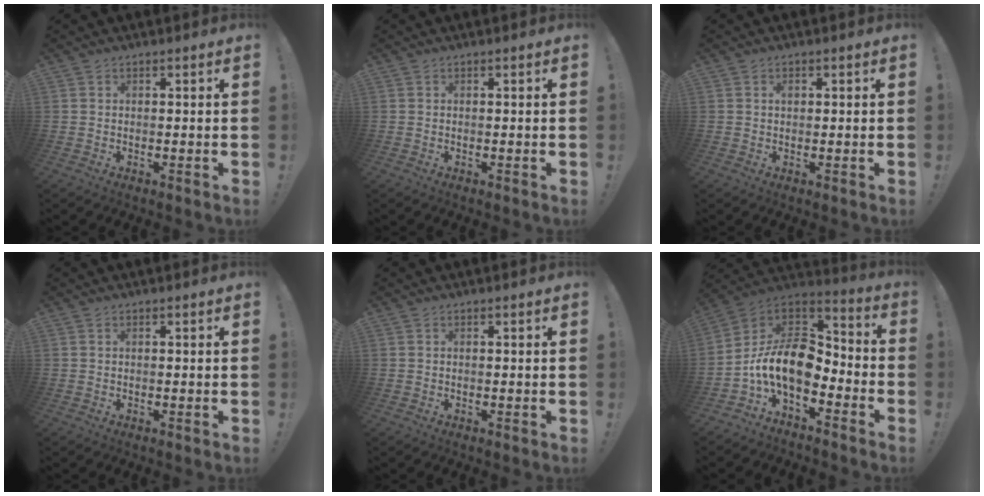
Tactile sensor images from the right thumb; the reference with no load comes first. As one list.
[{"total": 0.0}, {"total": 0.9, "force": [0.3, 0.7, 0.5], "torque": [-0.006, 0.001, 0.004]}, {"total": 0.0}, {"total": 0.0}, {"total": 15.7, "force": [-3.1, 9.7, 12.0], "torque": [-0.229, 0.012, -0.049]}]